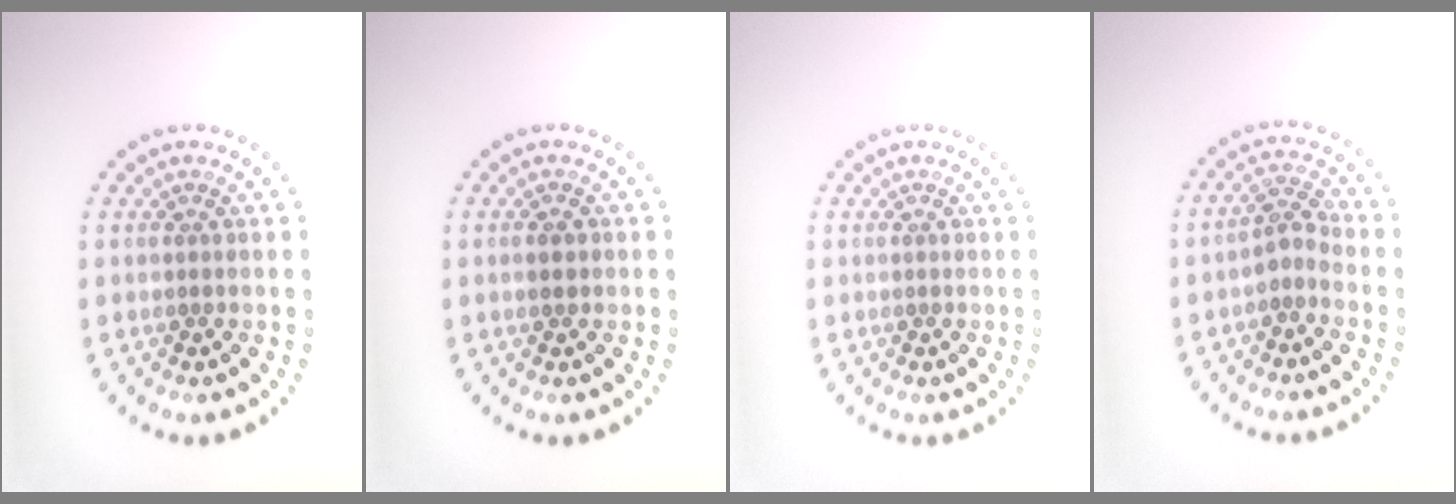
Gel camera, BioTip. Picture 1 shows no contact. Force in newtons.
{"total": 0.7, "press": 0.7, "slide": 0.1}
{"total": 0.0}
{"total": 1.8, "press": 1.4, "slide": 1.2}